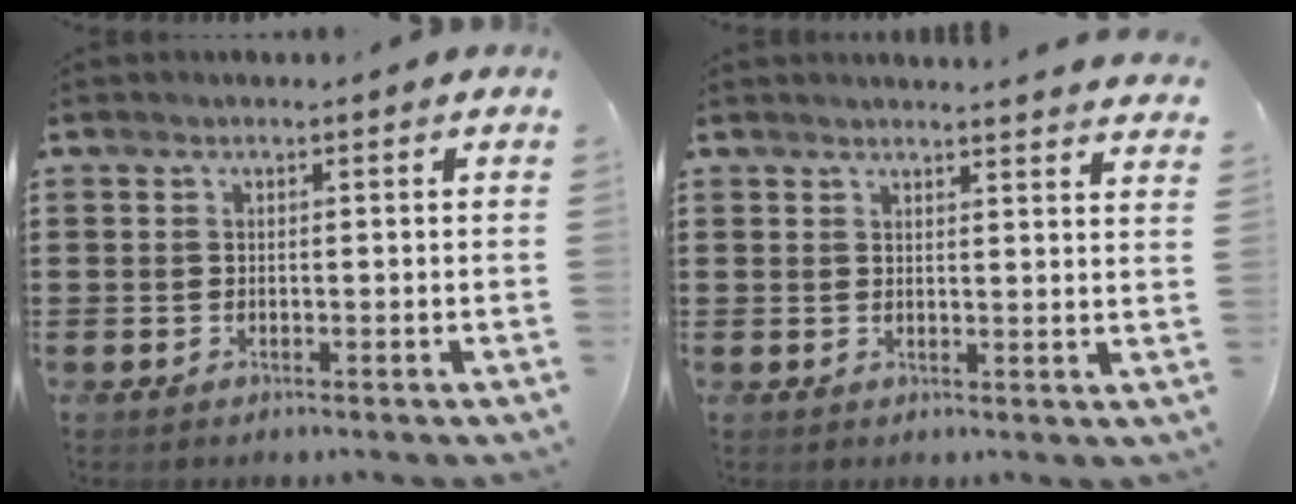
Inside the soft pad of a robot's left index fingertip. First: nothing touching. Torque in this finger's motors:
{"motor_torque": [-1.67, 0.47, -0.10, 0.02]}